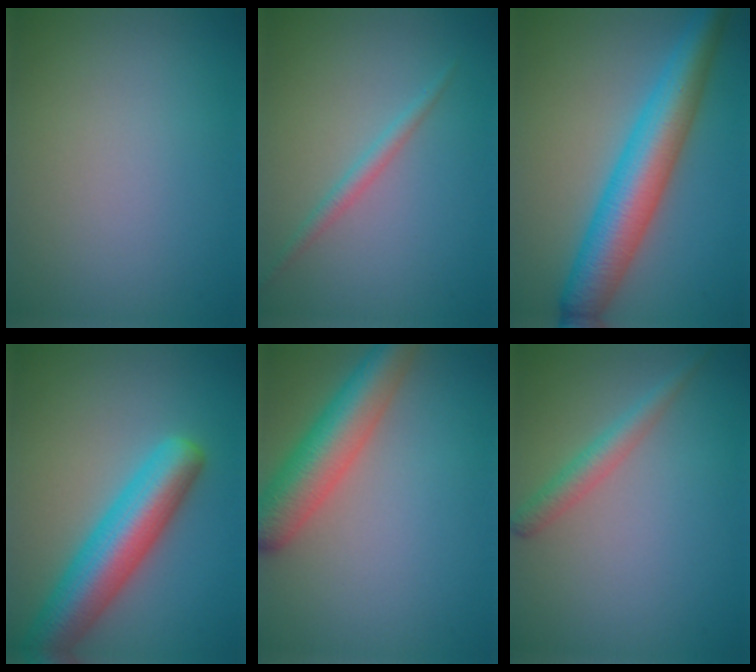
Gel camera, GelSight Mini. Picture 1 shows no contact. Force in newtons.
{"total": 1.3, "press": 1.3, "slide": 0.1}
{"total": 7.8, "press": 7.8, "slide": 0.1}
{"total": 7.5, "press": 7.5, "slide": 0.4}
{"total": 6.5, "press": 6.5, "slide": 0.3}
{"total": 2.2, "press": 2.2, "slide": 0.1}